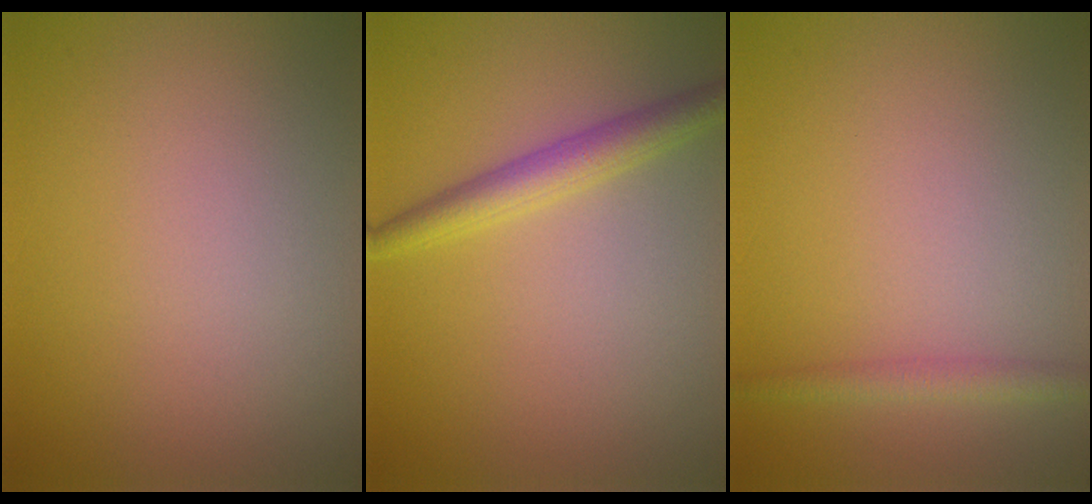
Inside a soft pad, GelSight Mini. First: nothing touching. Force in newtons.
{"total": 2.9, "press": 2.9, "slide": 0.1}
{"total": 1.7, "press": 1.7, "slide": 0.1}